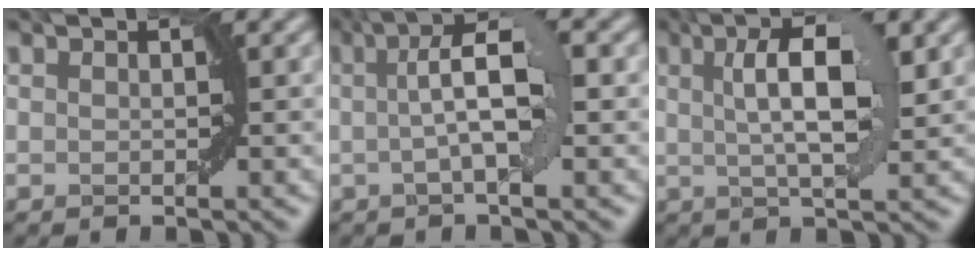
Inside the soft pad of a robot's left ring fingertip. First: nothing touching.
{"total": 5.2, "force": [0.6, 1.1, 5.1], "torque": [-0.085, 0.011, 0.005]}
{"total": 6.7, "force": [1.8, 1.8, 6.1], "torque": [-0.093, 0.009, 0.028]}